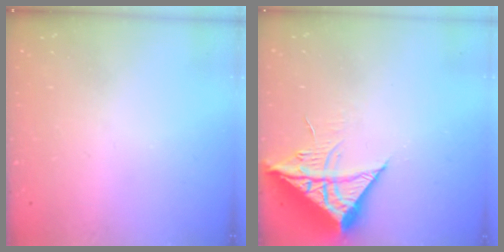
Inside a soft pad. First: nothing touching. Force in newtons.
{"total": 10.5, "press": 10.5, "slide": 1.0}